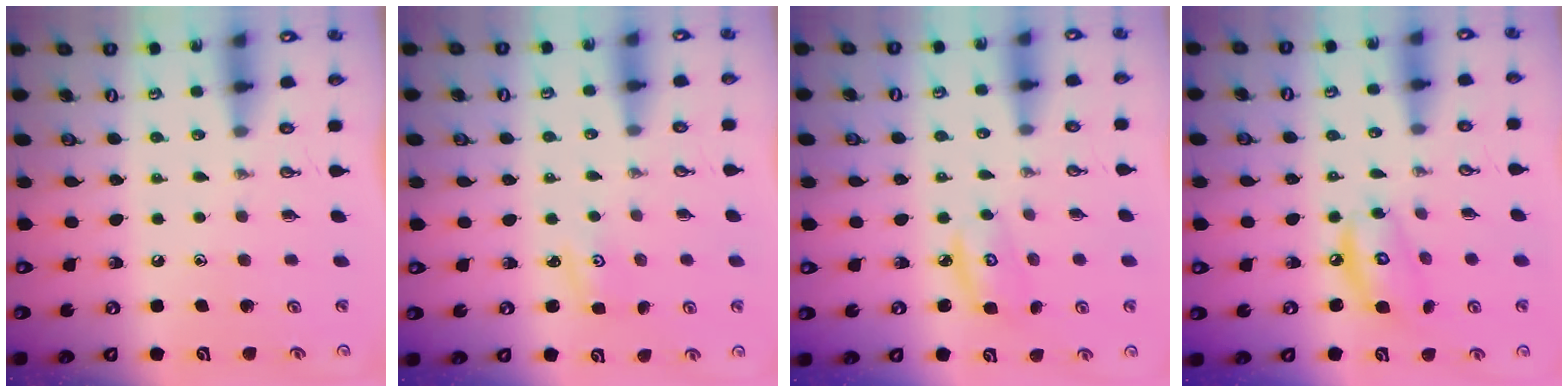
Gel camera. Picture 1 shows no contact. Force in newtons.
{"total": 2.0, "press": 2.0, "slide": 0.3}
{"total": 4.2, "press": 4.2, "slide": 0.3}
{"total": 8.9, "press": 8.9, "slide": 0.7}